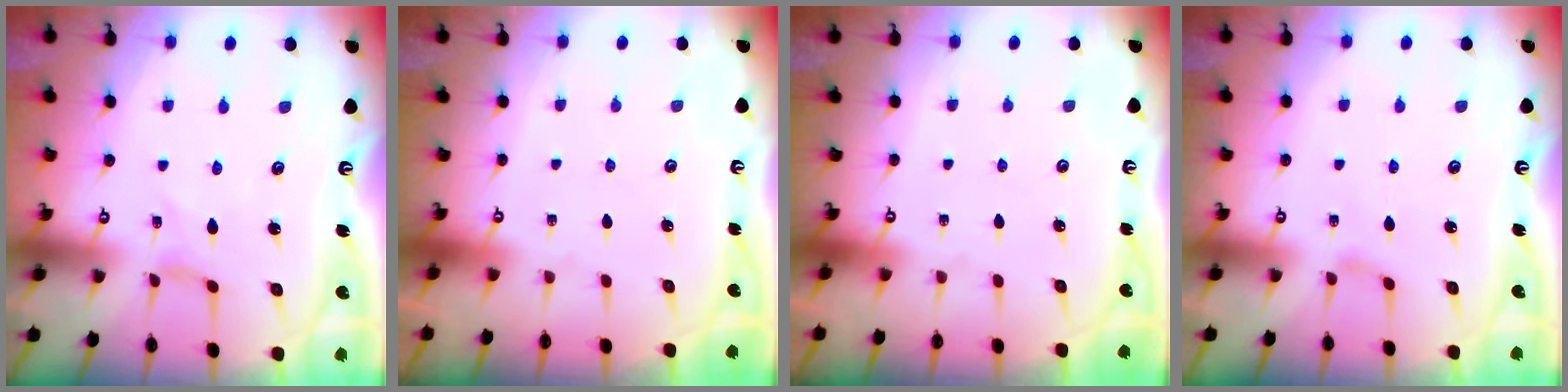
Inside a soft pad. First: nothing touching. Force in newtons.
{"total": 0.0}
{"total": 0.0}
{"total": 1.9, "press": 1.8, "slide": 0.5}